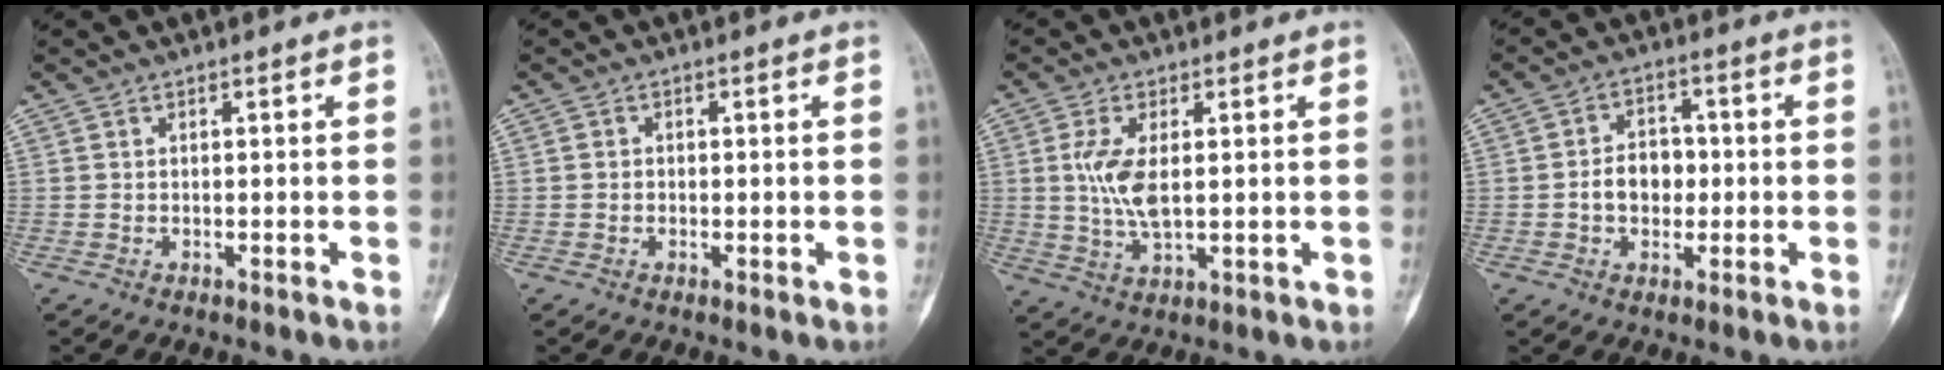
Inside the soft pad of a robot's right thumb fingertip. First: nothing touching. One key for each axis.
{"total": 1.1, "fx": -0.1, "fy": 1.0, "fz": 0.5, "tx": -0.003, "ty": 0.002, "tz": -0.004}
{"total": 7.5, "fx": 1.1, "fy": 3.4, "fz": 6.6, "tx": -0.140, "ty": -0.009, "tz": 0.025}
{"total": 6.7, "fx": -0.7, "fy": 5.1, "fz": 4.3, "tx": -0.046, "ty": 0.018, "tz": -0.017}